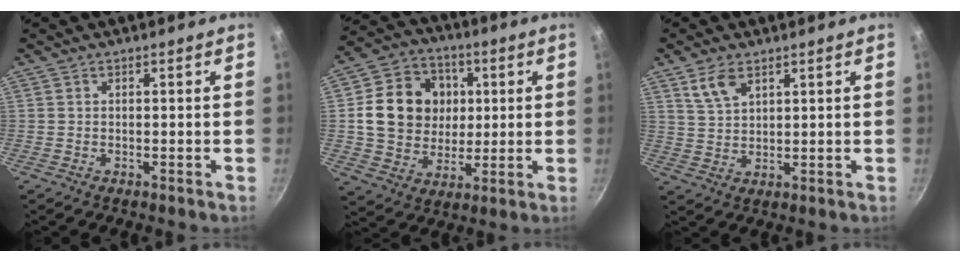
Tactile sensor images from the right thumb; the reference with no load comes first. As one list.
[{"total": 17.5, "force": [2.5, 14.8, 9.1], "torque": [-0.134, 0.014, 0.045]}, {"total": 5.3, "force": [3.2, 2.7, 3.3], "torque": [-0.054, -0.012, 0.068]}]